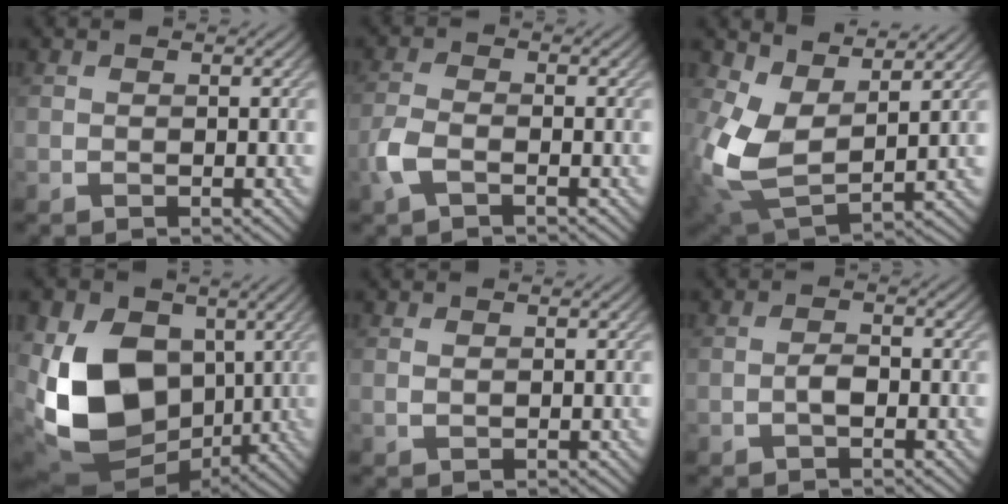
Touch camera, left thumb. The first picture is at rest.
{"total": 3.5, "force": [-1.8, 1.4, 2.6], "torque": [-0.070, -0.003, -0.046]}
{"total": 9.7, "force": [3.0, 5.5, 7.4], "torque": [-0.192, -0.013, 0.061]}
{"total": 17.3, "force": [-0.7, 12.1, 12.3], "torque": [-0.265, -0.027, -0.005]}
{"total": 0.6, "force": [0.3, 0.3, 0.4], "torque": [-0.011, -0.001, 0.007]}
{"total": 1.7, "force": [-0.6, 0.7, 1.4], "torque": [-0.026, 0.004, -0.015]}